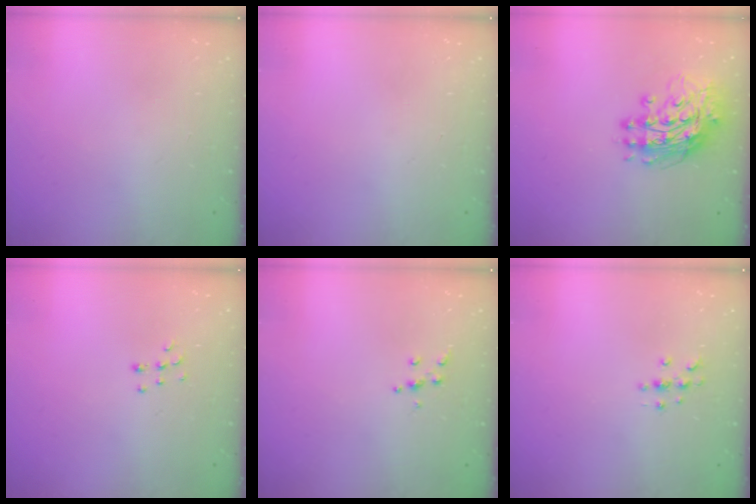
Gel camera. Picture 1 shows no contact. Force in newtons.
{"total": 0.0}
{"total": 12.2, "press": 12.1, "slide": 1.3}
{"total": 5.8, "press": 5.8, "slide": 0.4}
{"total": 4.5, "press": 4.5, "slide": 0.5}
{"total": 3.7, "press": 3.7, "slide": 0.4}